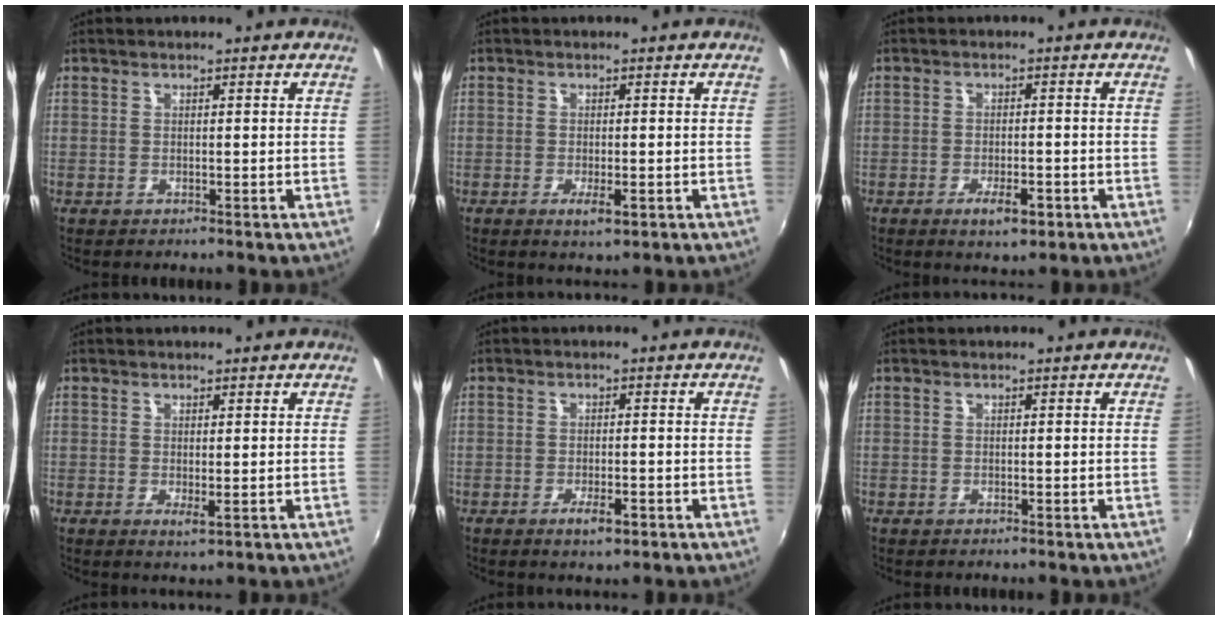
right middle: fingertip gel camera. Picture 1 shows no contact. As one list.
[{"total": 3.0, "force": [-1.2, 0.8, 2.6], "torque": [-0.049, -0.008, -0.017]}, {"total": 4.7, "force": [-2.4, 1.5, 3.7], "torque": [-0.078, -0.008, -0.035]}, {"total": 1.5, "force": [0.2, 0.1, 1.5], "torque": [-0.026, -0.004, 0.003]}, {"total": 3.4, "force": [-1.8, 0.9, 2.7], "torque": [-0.056, -0.005, -0.028]}, {"total": 0.0}]